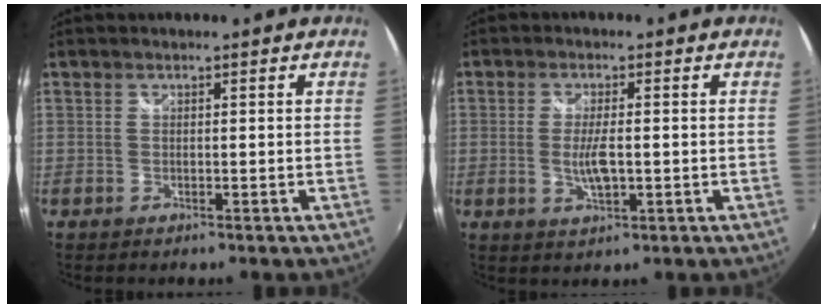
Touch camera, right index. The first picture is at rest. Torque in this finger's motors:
{"motor_torque": [-0.09, 0.00, 0.07, 0.02]}